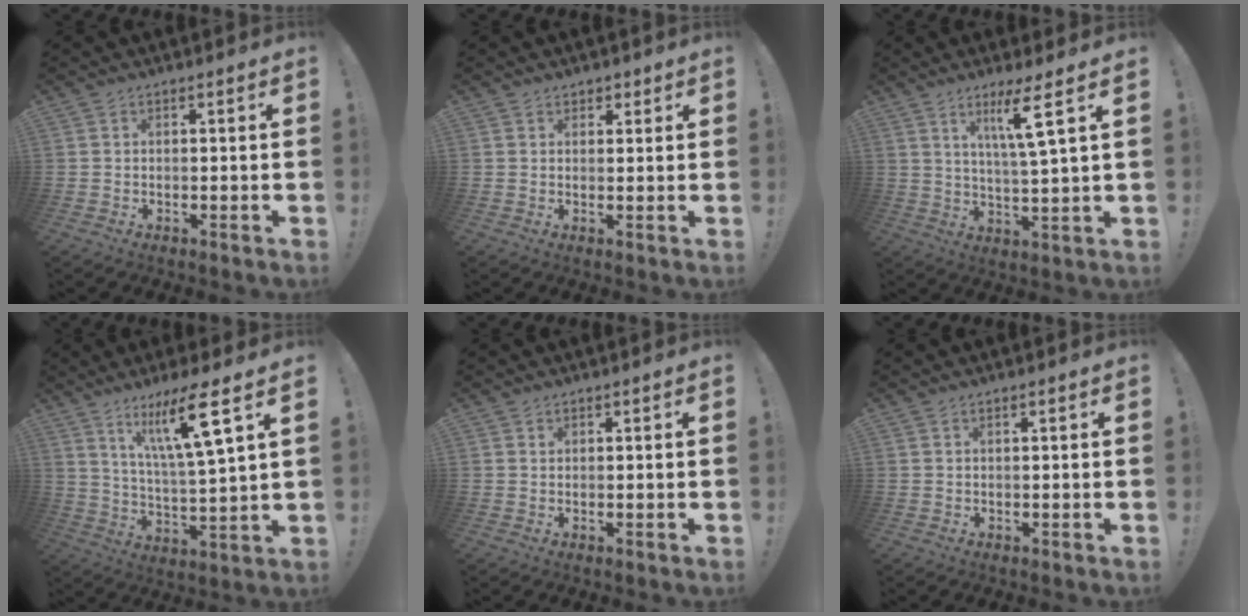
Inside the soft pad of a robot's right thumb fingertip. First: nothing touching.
{"total": 2.1, "force": [1.4, 1.5, 0.3], "torque": [0.011, -0.009, 0.022]}
{"total": 9.1, "force": [4.7, -0.4, 7.7], "torque": [-0.127, -0.020, 0.068]}
{"total": 14.9, "force": [8.2, 1.3, 12.4], "torque": [-0.212, -0.042, 0.120]}
{"total": 0.6, "force": [0.4, 0.4, 0.2], "torque": [-0.002, -0.002, 0.008]}
{"total": 0.9, "force": [0.3, -0.2, 0.8], "torque": [-0.009, -0.003, 0.003]}